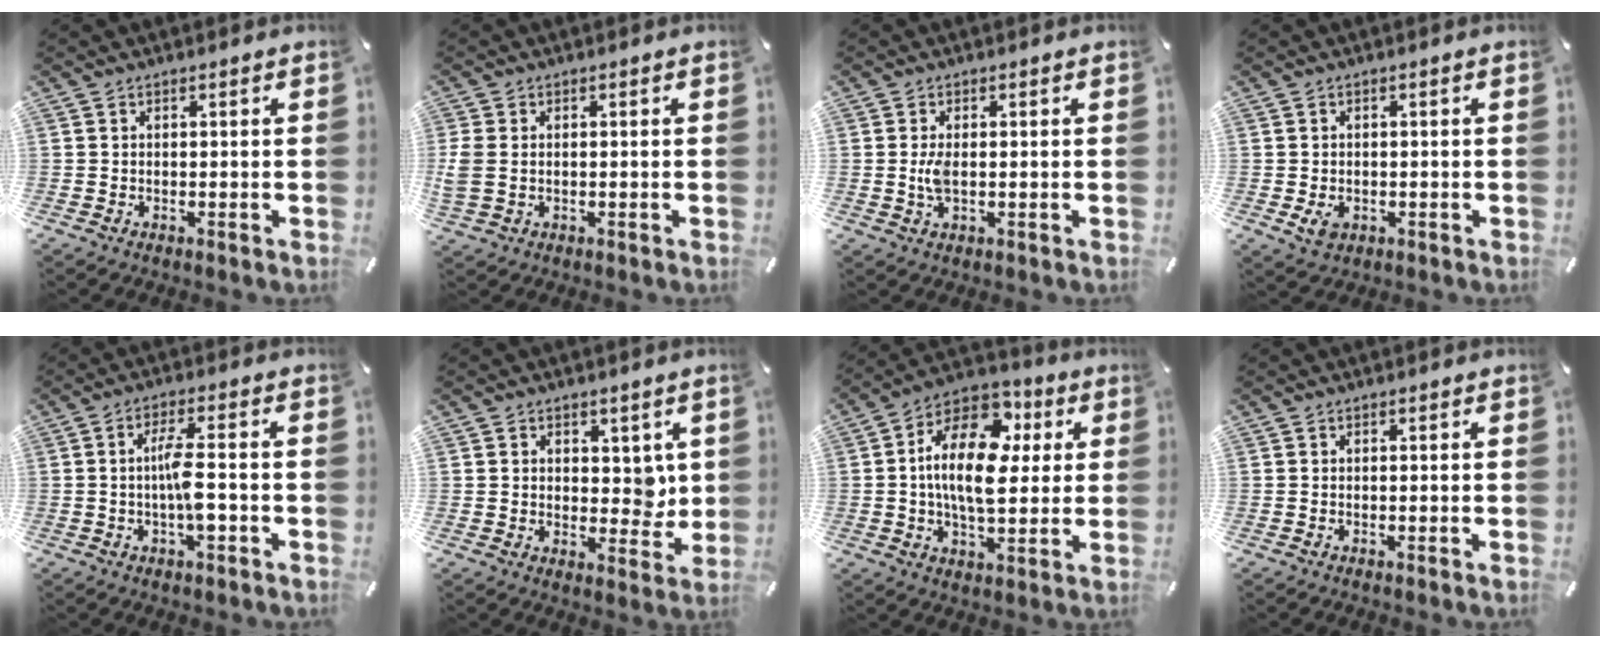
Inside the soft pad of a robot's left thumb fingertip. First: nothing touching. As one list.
[{"total": 4.0, "force": [-0.2, 2.8, 2.8], "torque": [-0.074, -0.002, -0.006]}, {"total": 3.4, "force": [0.0, 1.7, 2.9], "torque": [-0.064, -0.008, -0.007]}, {"total": 3.1, "force": [-0.8, 2.5, 1.7], "torque": [-0.028, -0.002, -0.016]}, {"total": 6.8, "force": [-1.1, 1.8, 6.4], "torque": [-0.127, 0.004, -0.025]}, {"total": 6.5, "force": [1.8, 5.2, 3.5], "torque": [-0.028, -0.008, 0.032]}, {"total": 18.5, "force": [3.5, 11.1, 14.4], "torque": [-0.277, -0.012, 0.055]}, {"total": 0.0}]